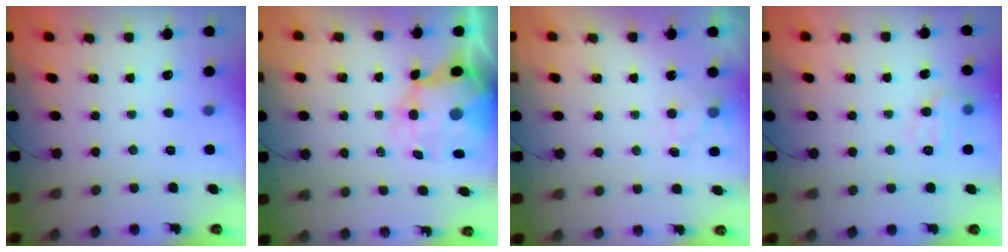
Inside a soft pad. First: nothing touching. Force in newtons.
{"total": 8.9, "press": 8.3, "slide": 3.0}
{"total": 3.1, "press": 2.6, "slide": 1.8}
{"total": 8.0, "press": 8.0, "slide": 0.4}